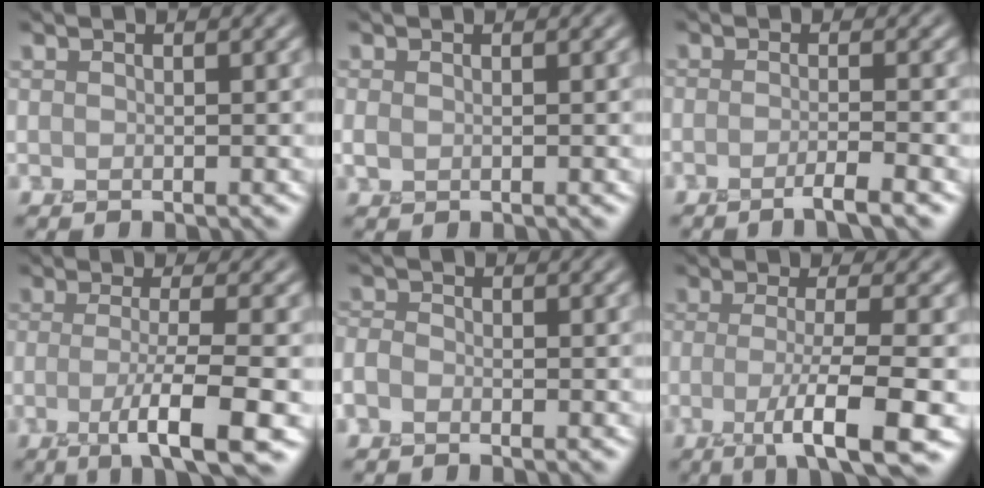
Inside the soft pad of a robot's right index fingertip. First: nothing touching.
{"total": 0.8, "force": [-0.1, 0.6, 0.5], "torque": [-0.011, -0.004, 0.000]}
{"total": 2.4, "force": [-1.4, 0.4, 1.9], "torque": [-0.025, -0.001, -0.036]}
{"total": 6.6, "force": [-2.3, 1.1, 6.1], "torque": [-0.100, -0.007, -0.047]}
{"total": 1.5, "force": [-0.8, 1.0, 0.7], "torque": [-0.012, 0.001, -0.023]}
{"total": 7.3, "force": [-2.6, 1.2, 6.7], "torque": [-0.104, -0.008, -0.051]}